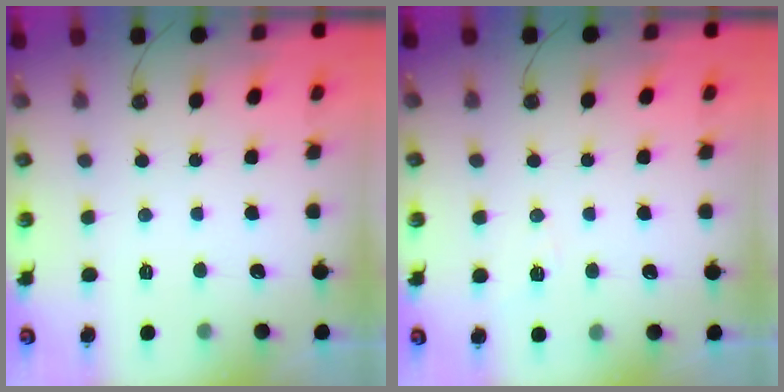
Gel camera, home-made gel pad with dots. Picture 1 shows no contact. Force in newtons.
{"total": 3.5, "press": 3.1, "slide": 1.6}